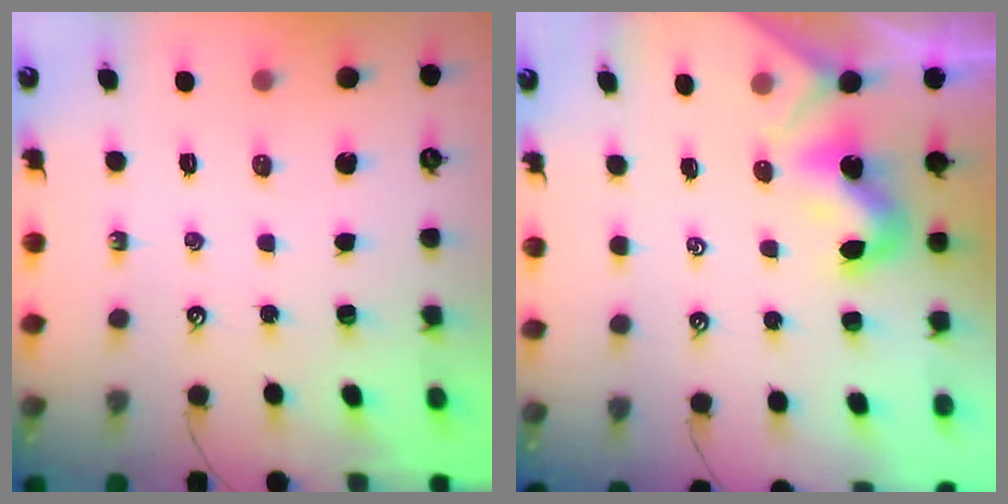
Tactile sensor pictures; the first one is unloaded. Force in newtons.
{"total": 1.4, "press": 1.3, "slide": 0.2}